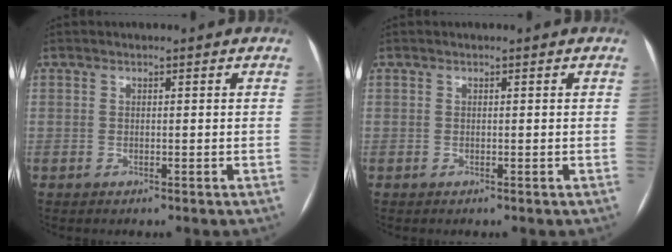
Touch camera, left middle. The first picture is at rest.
{"total": 0.0}